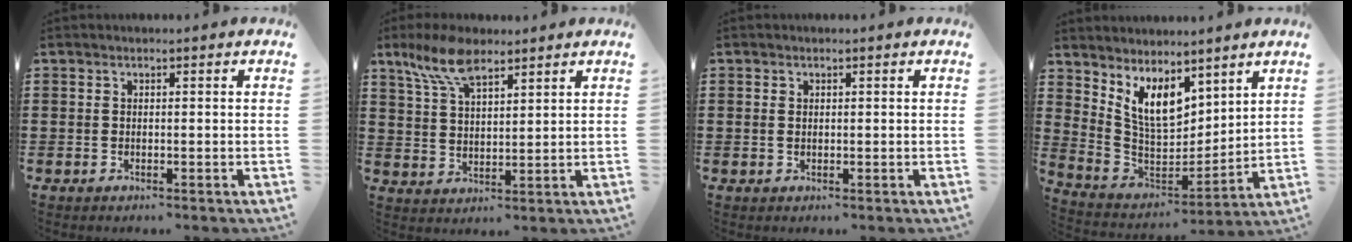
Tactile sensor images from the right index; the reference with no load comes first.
{"total": 8.0, "force": [5.2, 3.2, 5.2], "torque": [-0.117, 0.002, 0.097]}
{"total": 0.7, "force": [0.0, 0.5, 0.4], "torque": [-0.010, 0.002, -0.001]}
{"total": 7.8, "force": [5.1, 4.0, 4.4], "torque": [-0.109, -0.026, 0.100]}